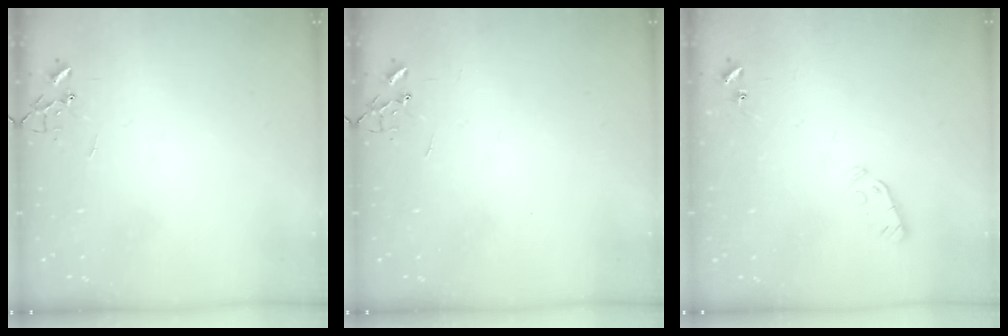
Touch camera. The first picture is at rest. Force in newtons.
{"total": 0.0}
{"total": 3.1, "press": 3.0, "slide": 0.9}